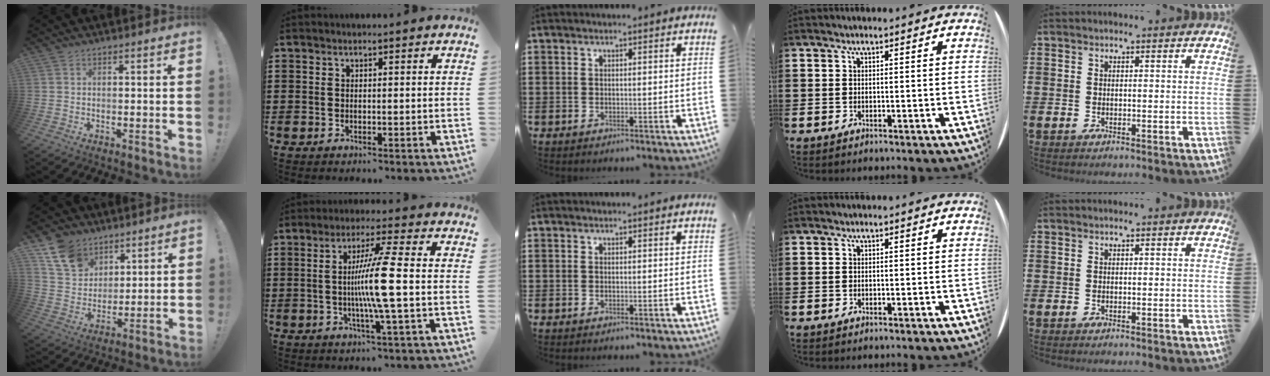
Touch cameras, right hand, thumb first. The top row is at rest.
{"thumb": {"total": 12.8, "force": [8.3, 8.8, 4.5], "torque": [-0.078, -0.050, 0.163]}, "index": {"total": 9.7, "force": [-0.8, -0.3, 9.6], "torque": [-0.190, -0.015, -0.027]}}